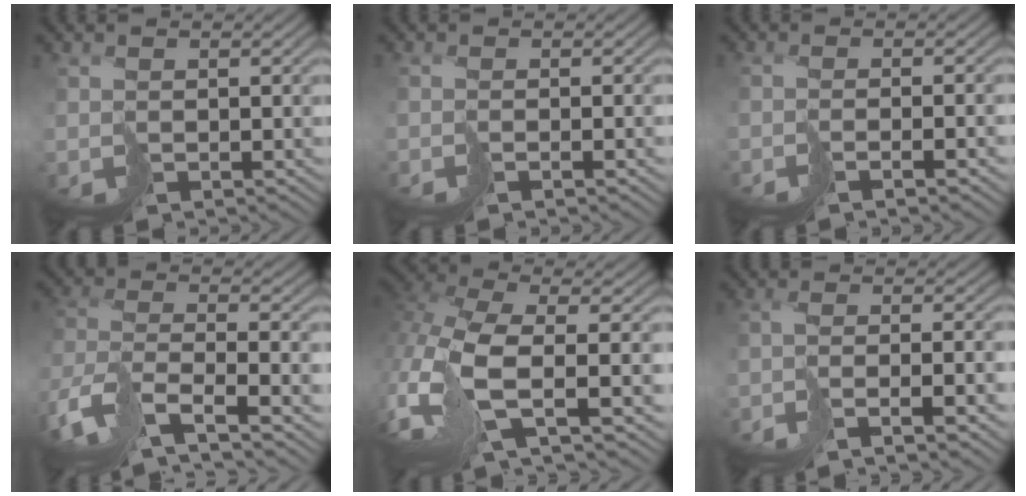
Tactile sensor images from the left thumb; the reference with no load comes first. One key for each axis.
{"total": 1.0, "fx": -0.8, "fy": -0.3, "fz": 0.4, "tx": -0.002, "ty": 0.006, "tz": -0.018}
{"total": 2.4, "fx": -1.7, "fy": -0.5, "fz": 1.6, "tx": -0.017, "ty": 0.001, "tz": -0.034}
{"total": 9.9, "fx": -6.9, "fy": 1.9, "fz": 6.8, "tx": -0.141, "ty": -0.010, "tz": -0.141}
{"total": 11.0, "fx": -3.1, "fy": 4.0, "fz": 9.8, "tx": -0.243, "ty": -0.013, "tz": -0.069}
{"total": 4.5, "fx": -3.5, "fy": -0.3, "fz": 2.9, "tx": -0.034, "ty": 0.002, "tz": -0.065}